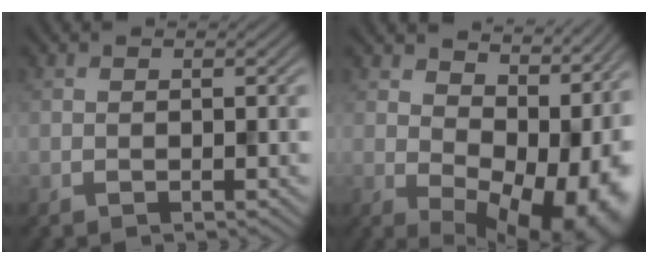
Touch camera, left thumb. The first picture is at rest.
{"total": 12.7, "force": [2.8, 8.2, 9.2], "torque": [-0.085, -0.013, 0.085]}